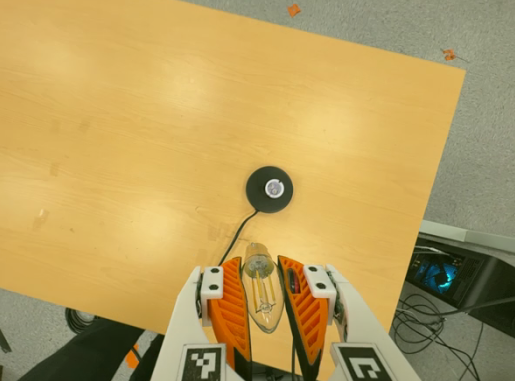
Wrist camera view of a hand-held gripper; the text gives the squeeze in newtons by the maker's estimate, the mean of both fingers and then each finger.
{"total": 20.1, "left": 21.7, "right": 18.4}